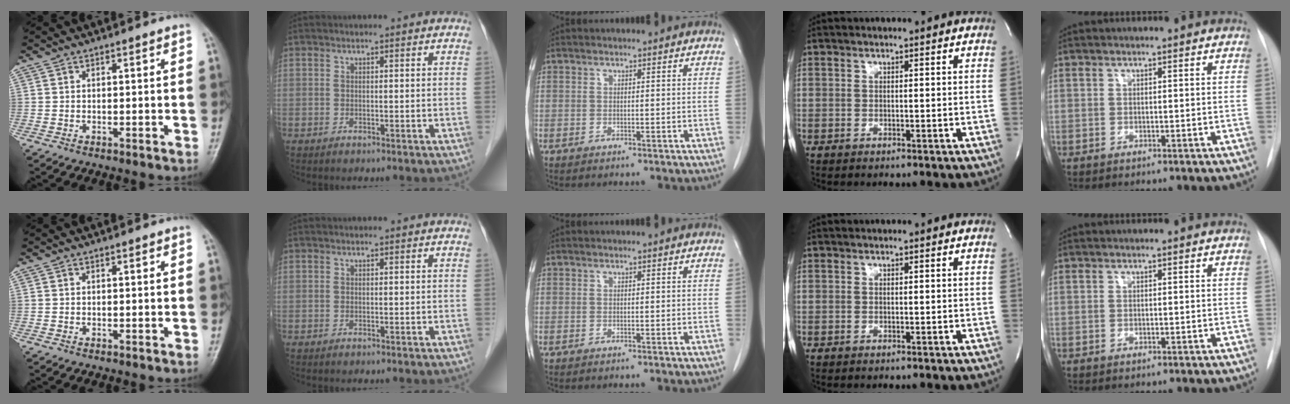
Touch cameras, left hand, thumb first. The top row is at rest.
{}